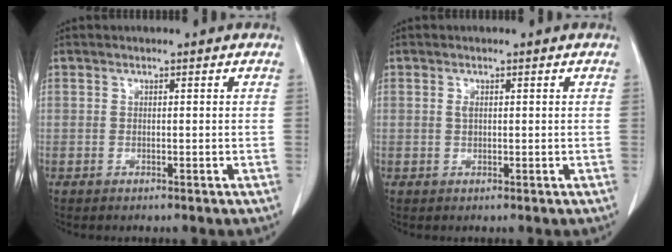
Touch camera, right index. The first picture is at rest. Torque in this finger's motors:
{"motor_torque": [-0.05, 0.02, 0.05, -0.01]}